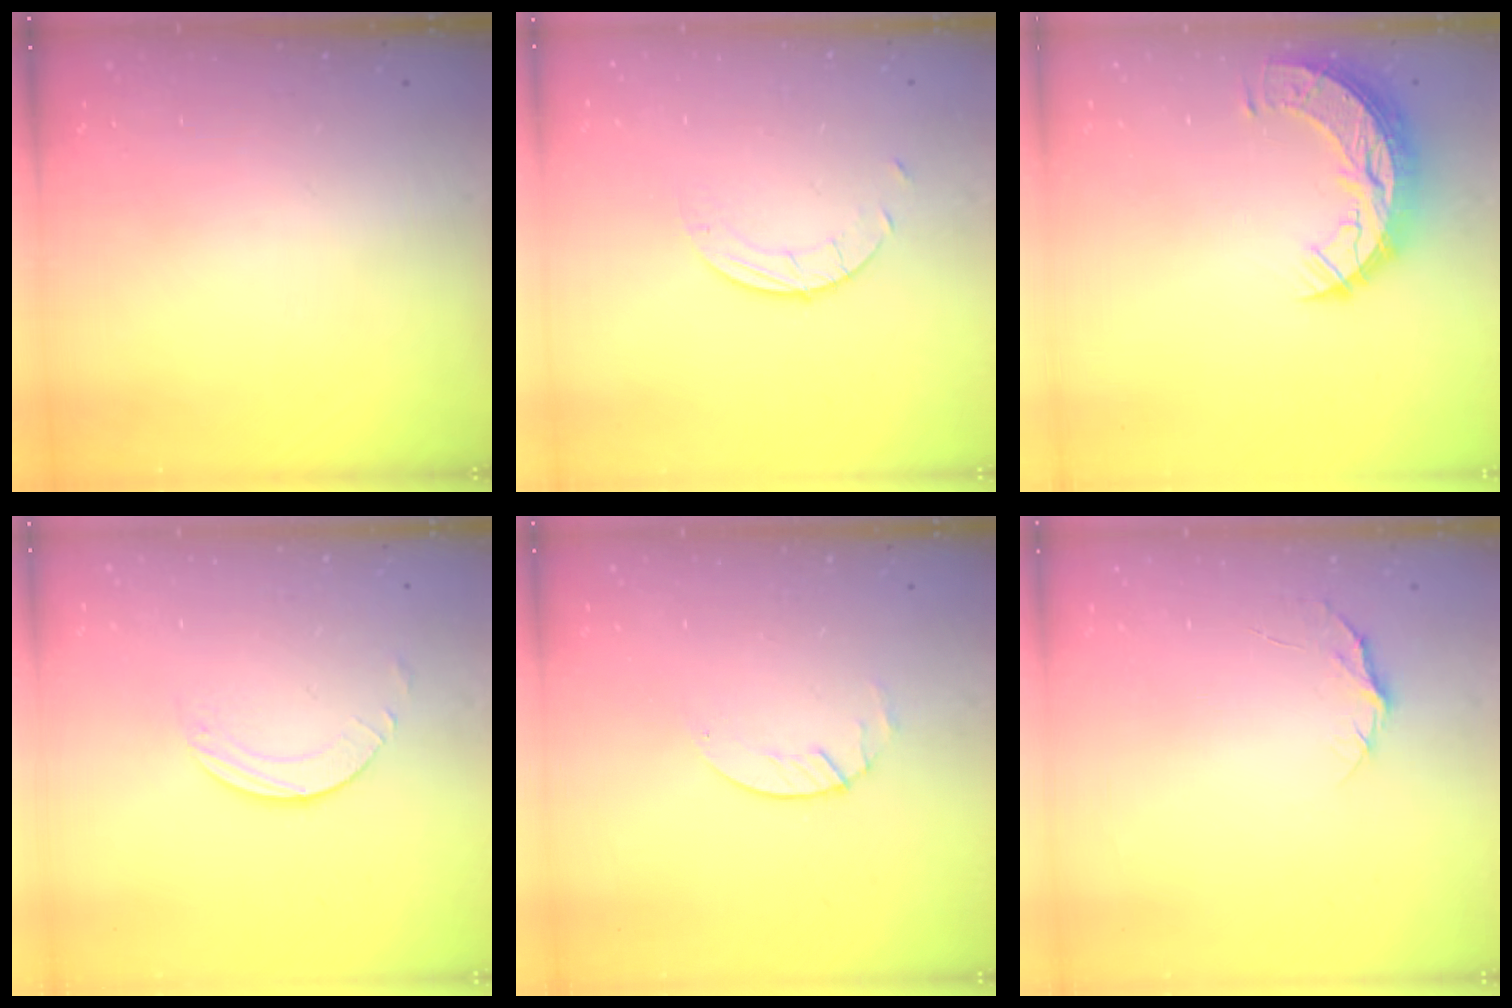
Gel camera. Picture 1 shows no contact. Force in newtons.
{"total": 2.6, "press": 2.6, "slide": 0.2}
{"total": 10.7, "press": 10.7, "slide": 0.8}
{"total": 1.9, "press": 1.9, "slide": 0.2}
{"total": 1.7, "press": 1.6, "slide": 0.2}
{"total": 5.0, "press": 5.0, "slide": 0.6}